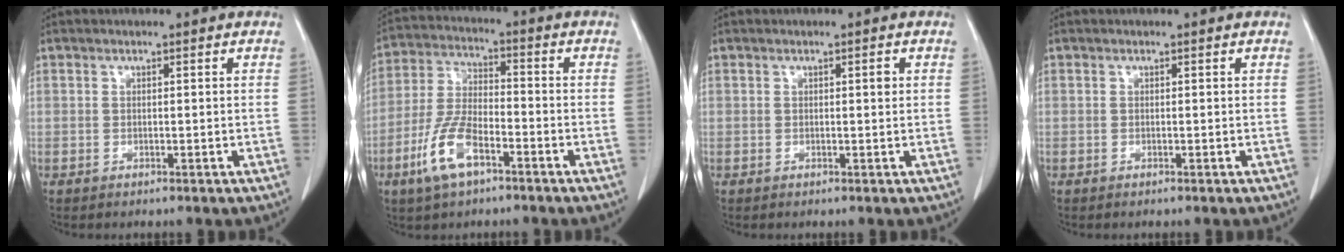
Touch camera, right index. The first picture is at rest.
{"total": 9.5, "force": [-4.9, 3.3, 7.4], "torque": [-0.163, -0.002, -0.094]}
{"total": 0.8, "force": [0.2, 0.2, 0.7], "torque": [-0.012, 0.001, 0.003]}
{"total": 0.0}